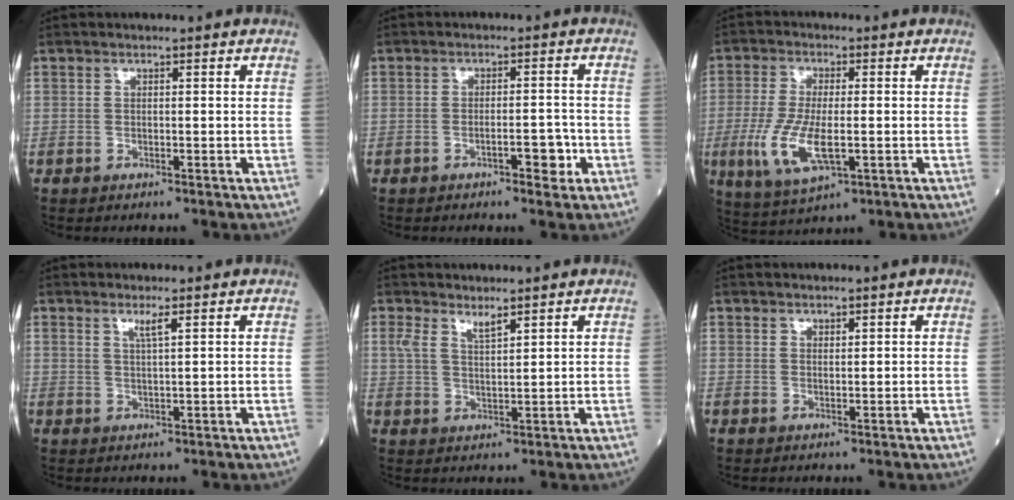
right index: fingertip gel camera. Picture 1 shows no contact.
{"total": 2.5, "force": [-1.3, 0.9, 1.9], "torque": [-0.026, 0.004, -0.017]}
{"total": 9.2, "force": [-2.0, 2.9, 8.5], "torque": [-0.194, -0.016, -0.031]}
{"total": 1.9, "force": [1.1, -0.1, 1.5], "torque": [-0.031, -0.003, 0.020]}
{"total": 2.9, "force": [2.2, 0.5, 1.8], "torque": [-0.039, 0.001, 0.044]}
{"total": 0.7, "force": [0.6, 0.3, 0.2], "torque": [-0.002, -0.006, 0.010]}